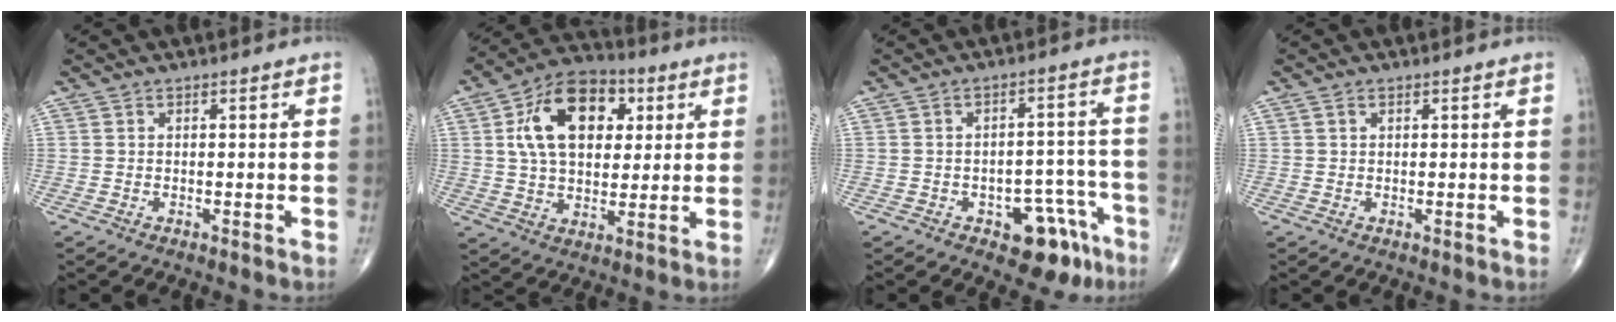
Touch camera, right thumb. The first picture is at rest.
{"total": 16.9, "force": [4.7, 10.8, 12.1], "torque": [-0.177, 0.004, 0.076]}
{"total": 10.1, "force": [-5.6, 5.3, 6.5], "torque": [-0.044, 0.046, -0.067]}
{"total": 0.7, "force": [0.3, 0.5, 0.4], "torque": [-0.008, 0.003, 0.006]}